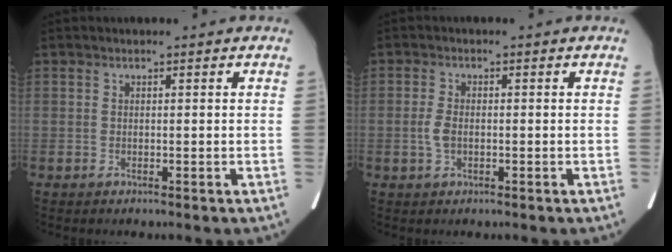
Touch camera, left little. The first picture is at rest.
{"total": 2.3, "force": [-0.5, 1.3, 1.8], "torque": [-0.048, 0.000, -0.011]}